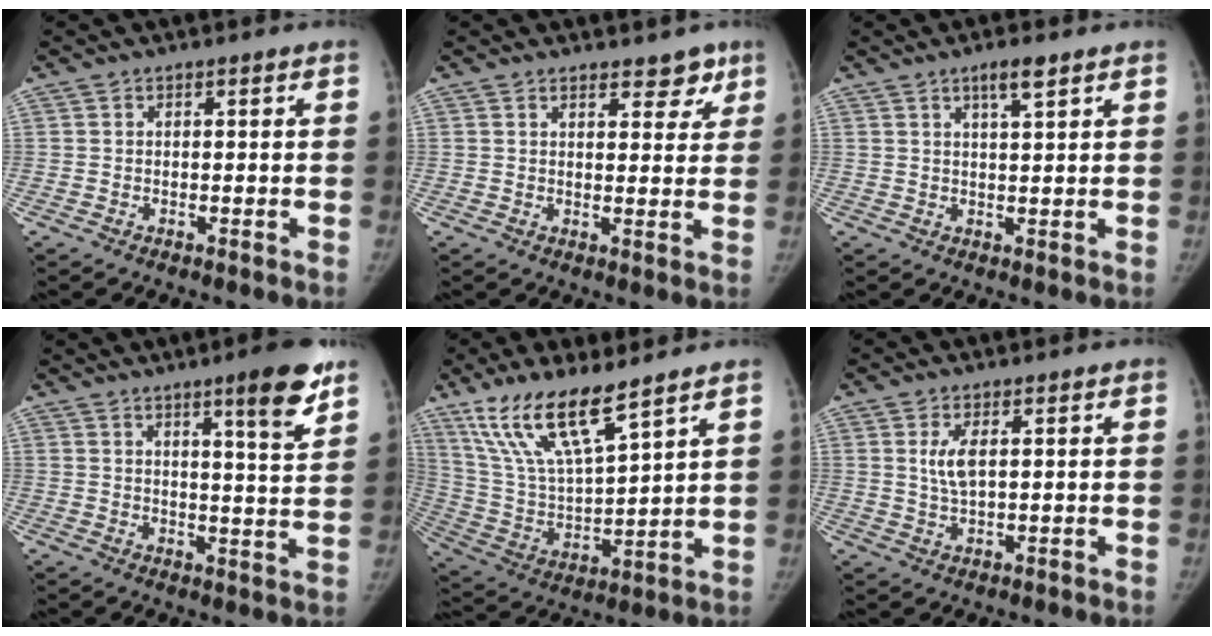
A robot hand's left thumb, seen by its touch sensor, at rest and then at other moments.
{"total": 4.7, "force": [3.5, 2.3, 2.2], "torque": [0.003, -0.021, 0.050]}
{"total": 3.8, "force": [2.5, 0.5, 2.8], "torque": [-0.047, -0.015, 0.046]}
{"total": 9.8, "force": [6.3, 1.1, 7.5], "torque": [-0.088, -0.040, 0.087]}
{"total": 16.4, "force": [11.4, 3.9, 11.2], "torque": [-0.203, -0.055, 0.235]}
{"total": 4.1, "force": [1.3, 1.6, 3.5], "torque": [-0.070, -0.010, 0.031]}